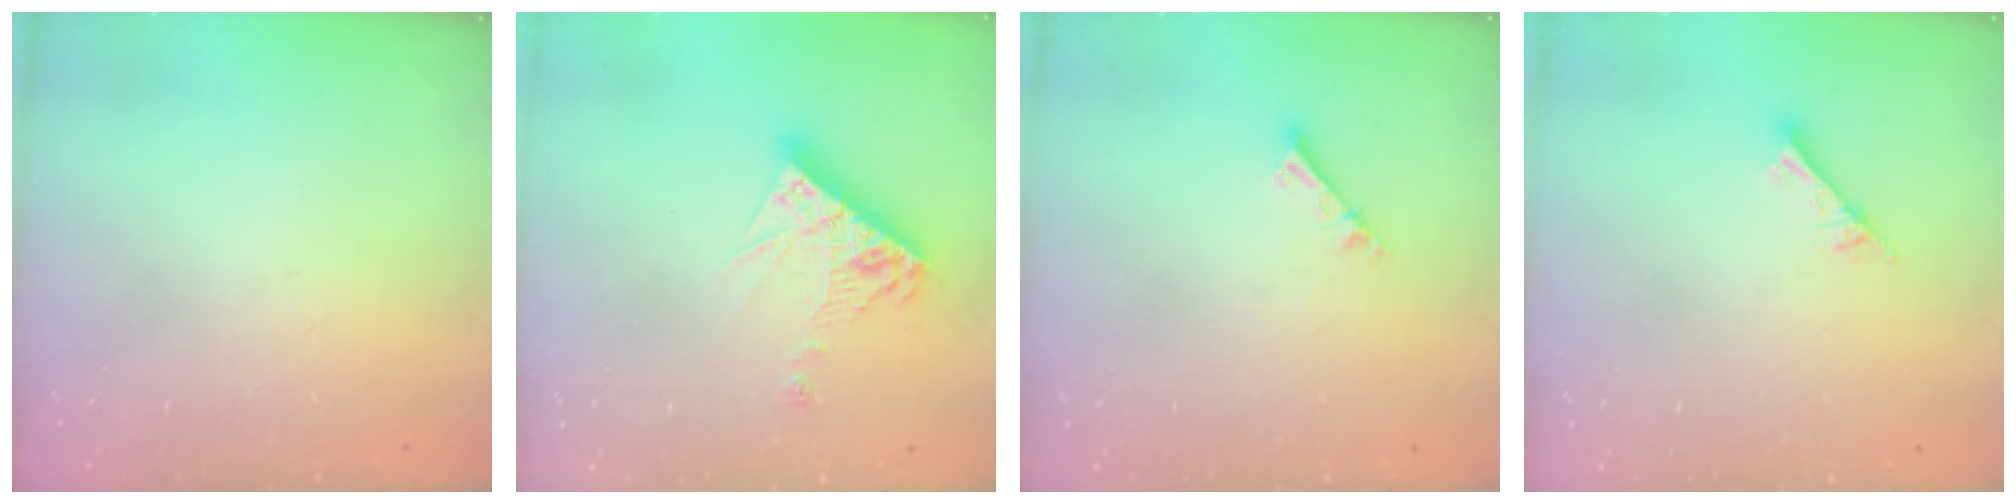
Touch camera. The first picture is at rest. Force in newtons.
{"total": 11.7, "press": 11.6, "slide": 1.1}
{"total": 2.3, "press": 2.3, "slide": 0.1}
{"total": 3.1, "press": 3.1, "slide": 0.0}